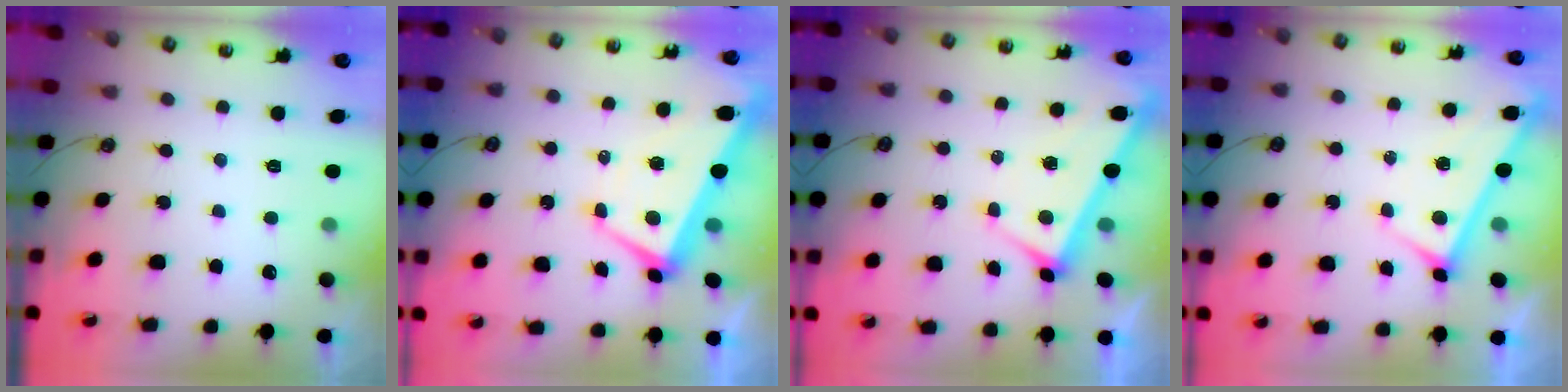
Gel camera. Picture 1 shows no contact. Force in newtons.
{"total": 1.9, "press": 1.5, "slide": 1.2}
{"total": 3.8, "press": 3.8, "slide": 0.2}
{"total": 3.3, "press": 3.3, "slide": 0.3}